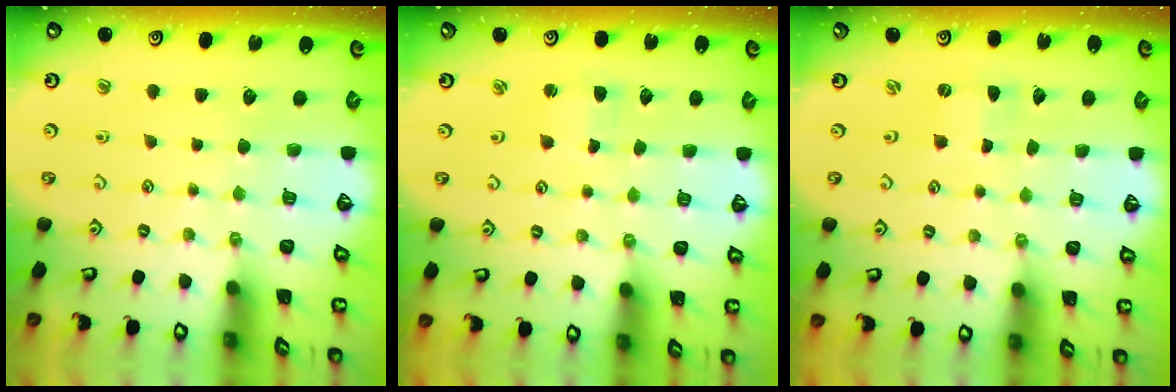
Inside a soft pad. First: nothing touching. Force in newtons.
{"total": 2.1, "press": 2.1, "slide": 0.2}
{"total": 0.0}